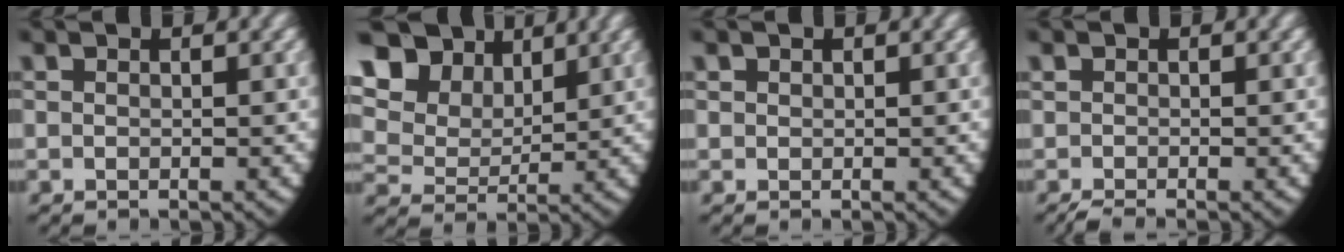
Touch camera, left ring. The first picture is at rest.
{"total": 11.2, "force": [4.9, 8.4, 5.7], "torque": [-0.123, 0.012, 0.069]}
{"total": 1.0, "force": [0.4, 0.8, 0.3], "torque": [-0.016, -0.010, 0.014]}
{"total": 1.5, "force": [-1.2, 0.6, 0.7], "torque": [-0.009, -0.007, -0.016]}